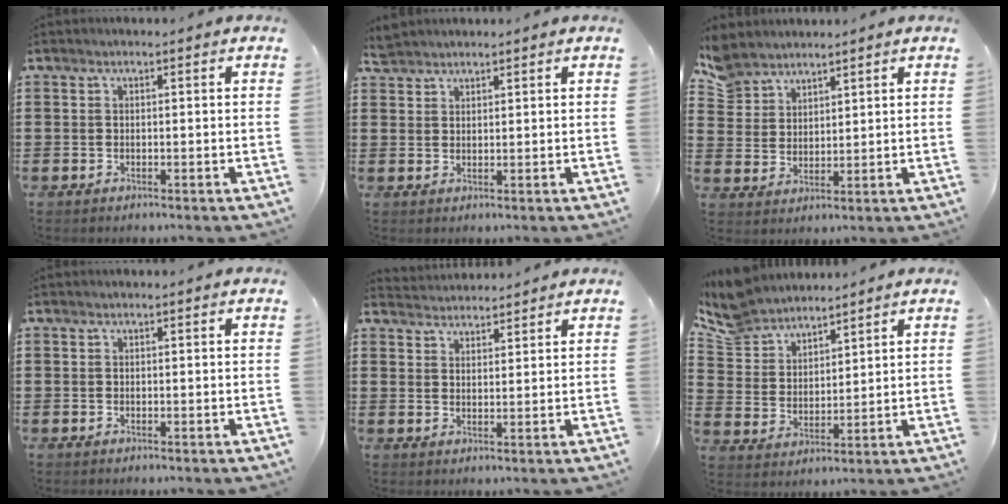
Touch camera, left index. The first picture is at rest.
{"total": 2.5, "force": [2.4, 0.6, 0.2], "torque": [-0.010, 0.001, 0.048]}
{"total": 5.3, "force": [4.6, 2.6, 0.3], "torque": [-0.032, -0.007, 0.090]}
{"total": 0.0}
{"total": 2.8, "force": [2.7, 0.1, -0.5], "torque": [0.001, -0.007, 0.053]}
{"total": 7.7, "force": [7.0, 2.8, 1.5], "torque": [-0.068, -0.026, 0.130]}